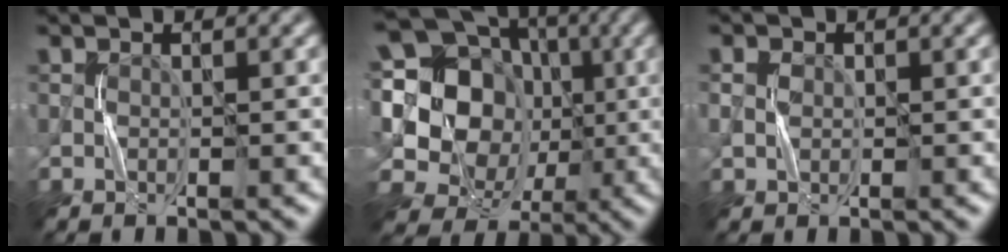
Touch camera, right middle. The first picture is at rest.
{"total": 19.2, "force": [2.2, 16.8, 9.0], "torque": [-0.215, 0.052, 0.013]}
{"total": 1.3, "force": [0.1, 1.1, 0.8], "torque": [-0.017, 0.003, 0.001]}